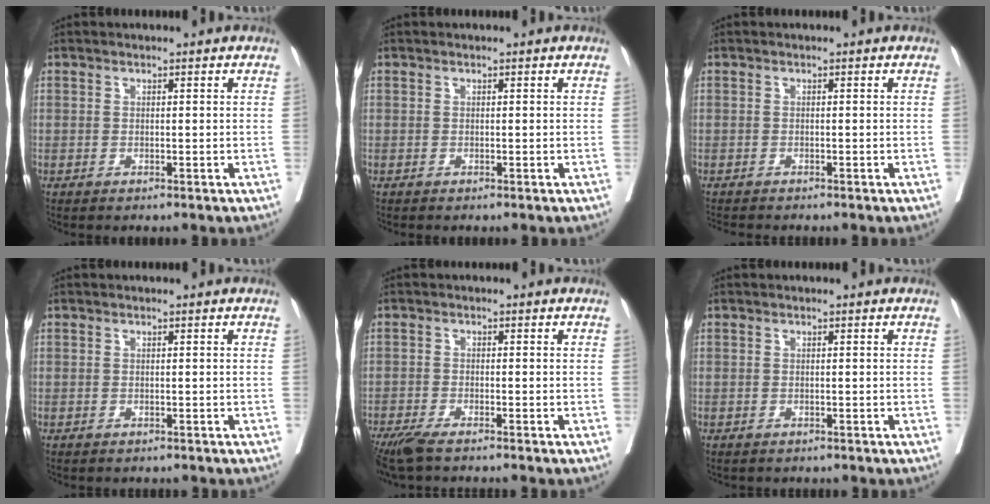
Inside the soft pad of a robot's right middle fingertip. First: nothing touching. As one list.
[{"total": 0.0}, {"total": 2.7, "force": [-2.5, 0.2, 0.8], "torque": [-0.019, -0.009, -0.039]}, {"total": 1.2, "force": [-1.1, 0.4, 0.2], "torque": [-0.016, -0.003, -0.016]}, {"total": 5.6, "force": [-4.6, 0.5, 3.1], "torque": [-0.050, -0.013, -0.081]}, {"total": 1.2, "force": [-1.1, 0.5, 0.2], "torque": [-0.019, -0.003, -0.015]}]